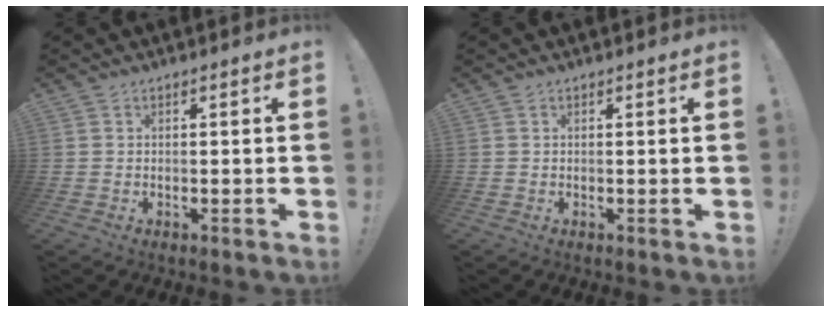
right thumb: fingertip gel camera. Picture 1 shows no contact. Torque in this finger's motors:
{"motor_torque": [-0.09, -0.16, -0.22, 0.12, -0.03]}